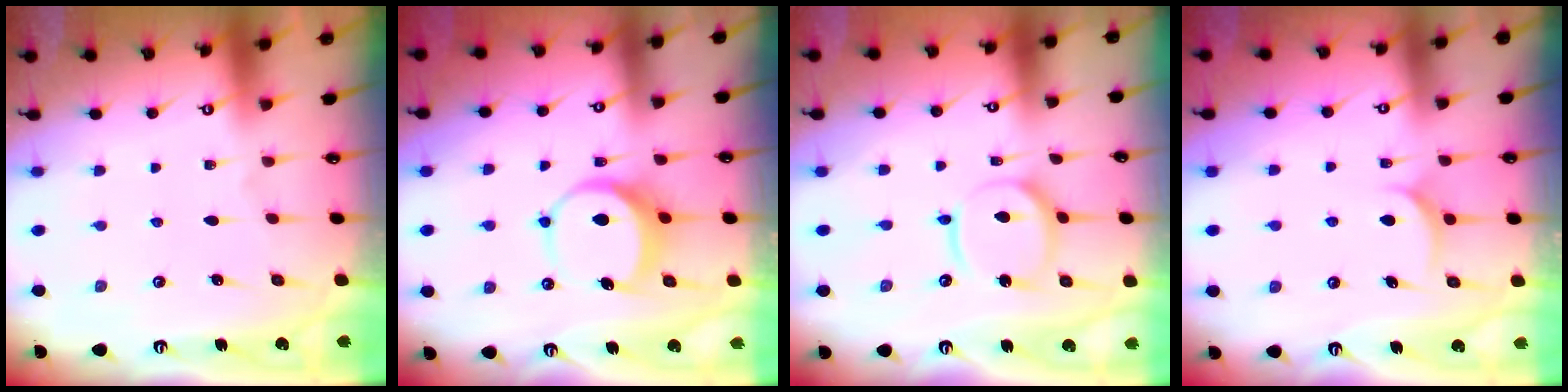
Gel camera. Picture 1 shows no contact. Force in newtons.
{"total": 7.4, "press": 7.3, "slide": 0.9}
{"total": 12.0, "press": 11.9, "slide": 1.3}
{"total": 6.7, "press": 6.7, "slide": 0.2}